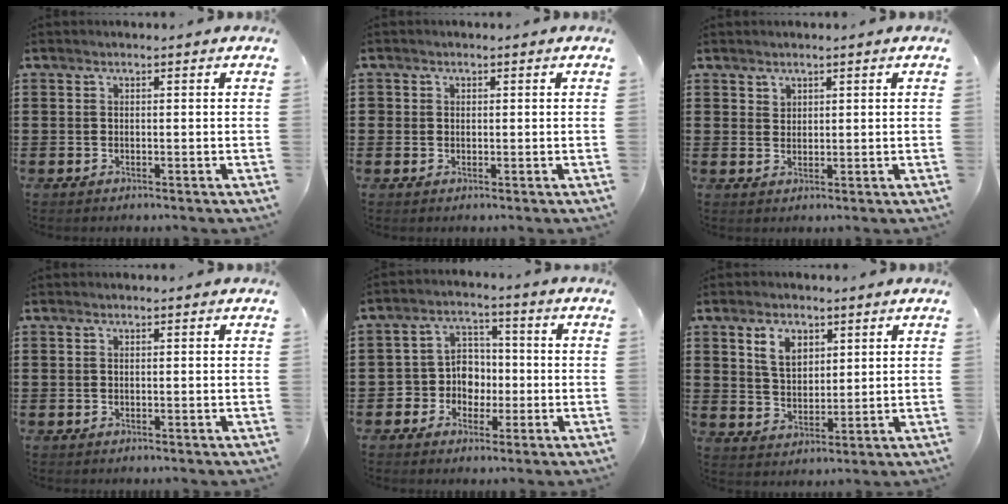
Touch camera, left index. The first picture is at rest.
{"total": 0.7, "force": [0.1, 0.7, 0.1], "torque": [-0.004, 0.004, 0.002]}
{"total": 1.6, "force": [1.3, 0.9, 0.1], "torque": [-0.003, 0.002, 0.026]}
{"total": 0.0}
{"total": 5.3, "force": [-1.3, 4.9, 1.3], "torque": [-0.042, 0.014, -0.028]}
{"total": 5.4, "force": [3.1, 3.3, 3.0], "torque": [-0.055, 0.007, 0.053]}